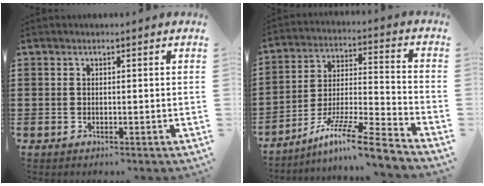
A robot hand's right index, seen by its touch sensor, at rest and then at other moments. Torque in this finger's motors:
{"motor_torque": [0.46, 0.50, 0.11, 0.10]}